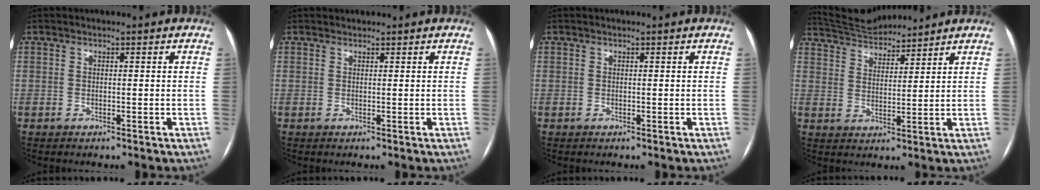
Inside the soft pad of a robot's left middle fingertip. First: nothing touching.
{"total": 0.8, "force": [0.8, 0.3, 0.0], "torque": [-0.002, 0.011, 0.014]}
{"total": 0.0}
{"total": 9.0, "force": [8.8, 0.7, 1.7], "torque": [-0.043, 0.021, 0.158]}